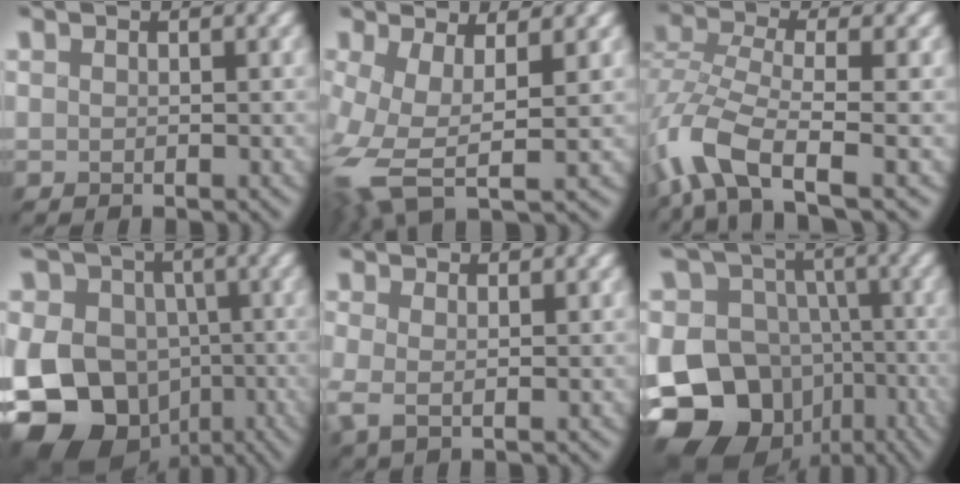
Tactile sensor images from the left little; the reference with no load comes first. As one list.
[{"total": 7.1, "force": [-1.8, 2.9, 6.3], "torque": [-0.150, -0.011, -0.027]}, {"total": 6.8, "force": [-3.9, 2.0, 5.2], "torque": [-0.123, 0.001, -0.086]}, {"total": 14.8, "force": [-5.0, 12.1, 7.0], "torque": [-0.129, -0.007, -0.115]}, {"total": 1.1, "force": [-0.1, 0.2, 1.0], "torque": [-0.027, -0.003, 0.002]}, {"total": 17.2, "force": [-6.5, 14.2, 7.1], "torque": [-0.149, -0.018, -0.120]}]